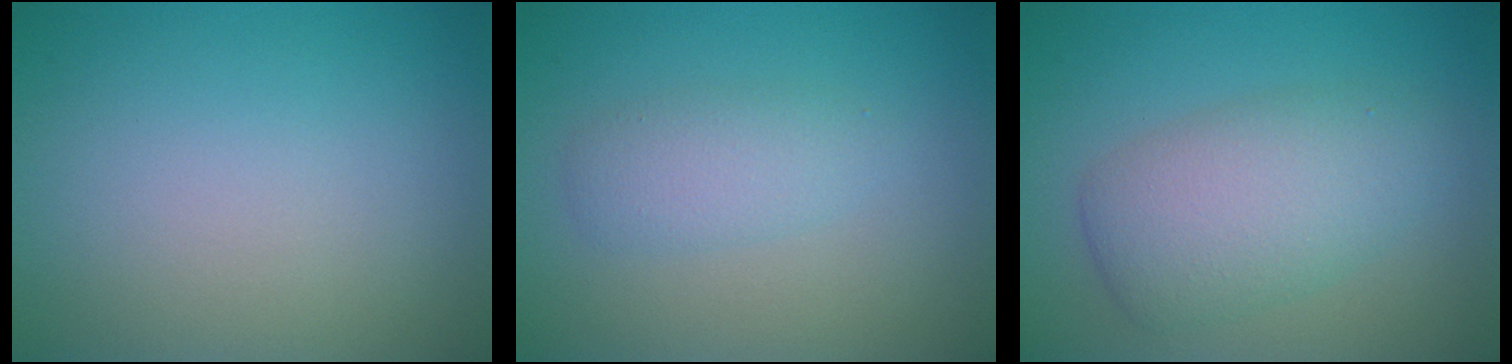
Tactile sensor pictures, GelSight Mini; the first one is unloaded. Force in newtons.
{"total": 2.3, "press": 2.3, "slide": 0.1}
{"total": 5.3, "press": 5.3, "slide": 0.1}